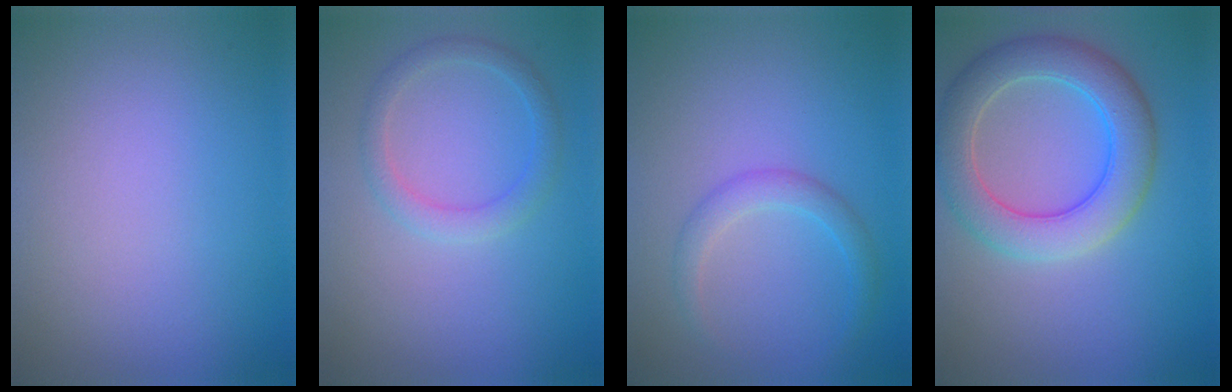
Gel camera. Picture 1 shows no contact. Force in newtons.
{"total": 2.2, "press": 2.2, "slide": 0.1}
{"total": 2.1, "press": 2.1, "slide": 0.1}
{"total": 6.1, "press": 6.1, "slide": 0.4}